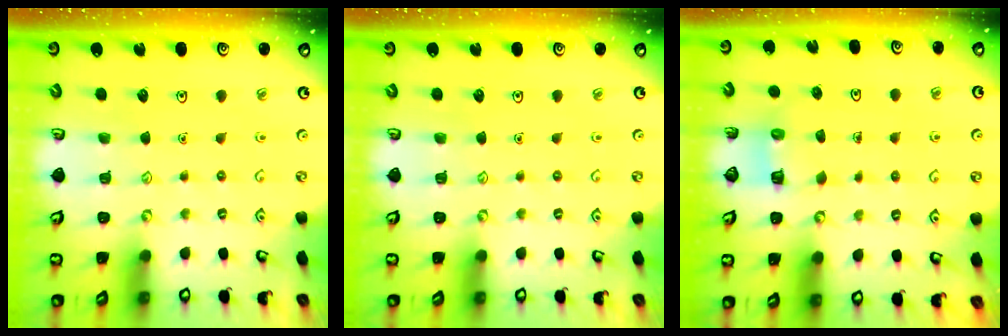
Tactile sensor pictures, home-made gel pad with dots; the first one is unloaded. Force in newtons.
{"total": 0.0}
{"total": 3.2, "press": 3.2, "slide": 0.2}